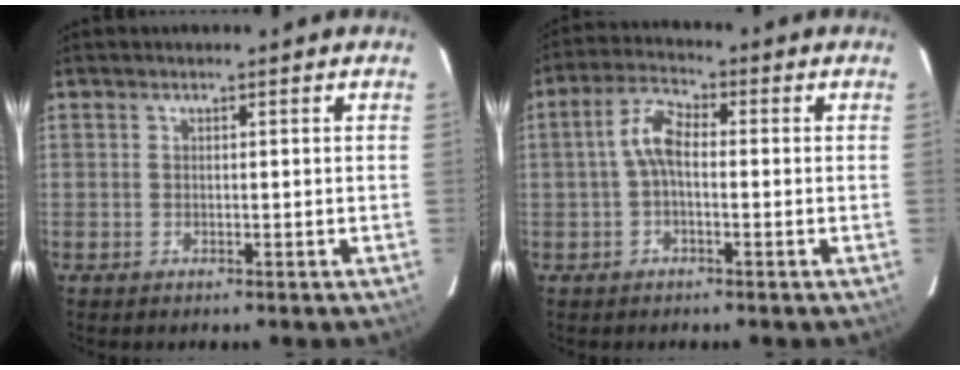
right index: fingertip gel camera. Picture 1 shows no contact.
{"total": 5.2, "force": [-0.6, 2.4, 4.6], "torque": [-0.098, 0.019, -0.012]}